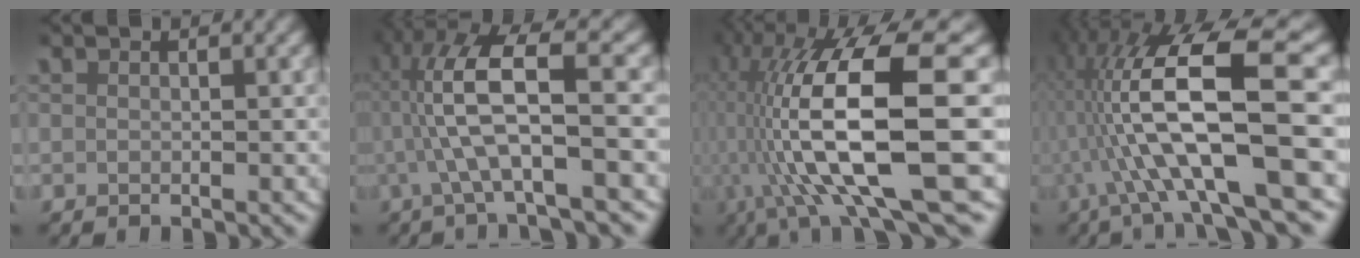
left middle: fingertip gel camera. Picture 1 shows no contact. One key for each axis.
{"total": 7.6, "fx": 0.3, "fy": 2.4, "fz": 7.3, "tx": -0.137, "ty": 0.009, "tz": -0.001}
{"total": 14.5, "fx": 0.0, "fy": 5.4, "fz": 13.5, "tx": -0.223, "ty": 0.000, "tz": 0.004}
{"total": 11.7, "fx": 0.5, "fy": 3.9, "fz": 11.0, "tx": -0.197, "ty": 0.004, "tz": 0.008}